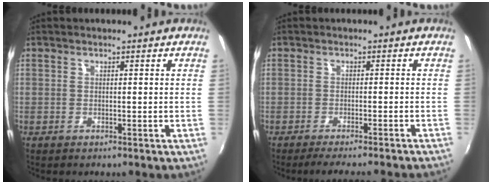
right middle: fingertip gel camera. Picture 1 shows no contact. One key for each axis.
{"total": 6.7, "fx": -5.9, "fy": -0.8, "fz": 3.0, "tx": -0.055, "ty": -0.016, "tz": -0.084}